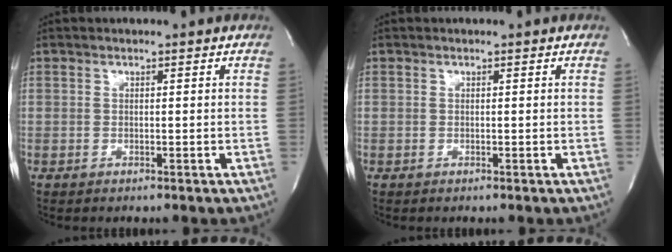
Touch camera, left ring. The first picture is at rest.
{"total": 0.0}